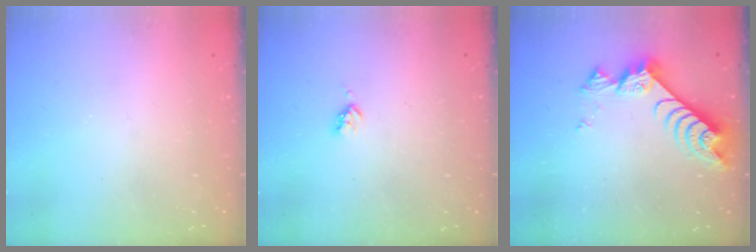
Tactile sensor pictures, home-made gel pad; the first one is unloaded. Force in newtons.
{"total": 2.7, "press": 2.6, "slide": 0.5}
{"total": 7.9, "press": 7.9, "slide": 0.7}